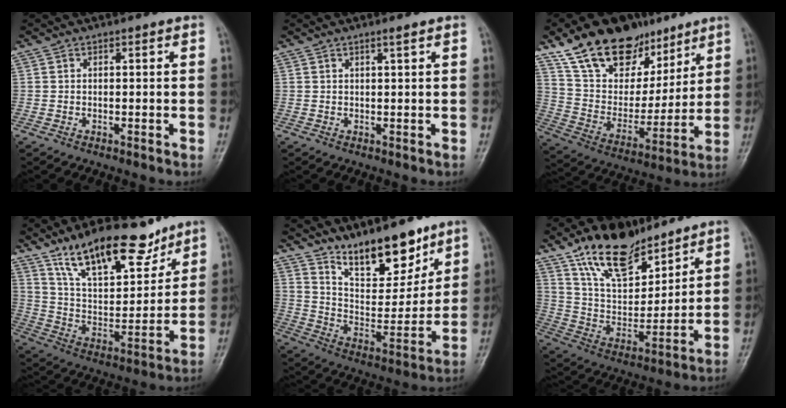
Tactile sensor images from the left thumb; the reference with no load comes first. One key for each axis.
{"total": 1.1, "fx": 0.8, "fy": -0.1, "fz": 0.8, "tx": -0.015, "ty": -0.005, "tz": 0.014}
{"total": 22.2, "fx": 14.4, "fy": 12.8, "fz": 11.0, "tx": -0.140, "ty": -0.043, "tz": 0.256}
{"total": 18.3, "fx": 13.0, "fy": 7.3, "fz": 10.8, "tx": -0.133, "ty": -0.073, "tz": 0.230}
{"total": 15.3, "fx": 11.4, "fy": 6.0, "fz": 8.2, "tx": -0.084, "ty": -0.085, "tz": 0.203}
{"total": 17.0, "fx": 12.0, "fy": 8.0, "fz": 9.0, "tx": -0.111, "ty": -0.065, "tz": 0.224}